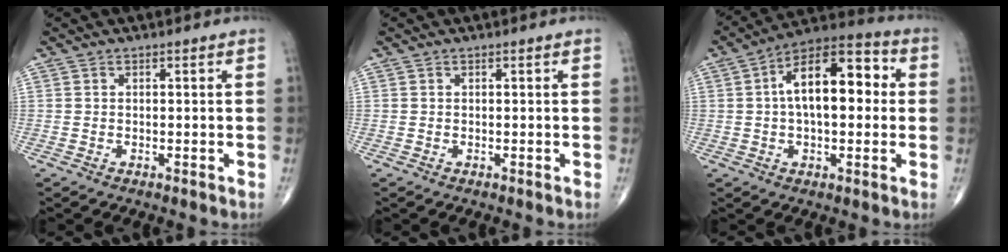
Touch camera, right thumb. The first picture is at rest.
{"total": 0.0}
{"total": 16.0, "force": [2.1, 8.1, 13.6], "torque": [-0.196, 0.036, 0.022]}